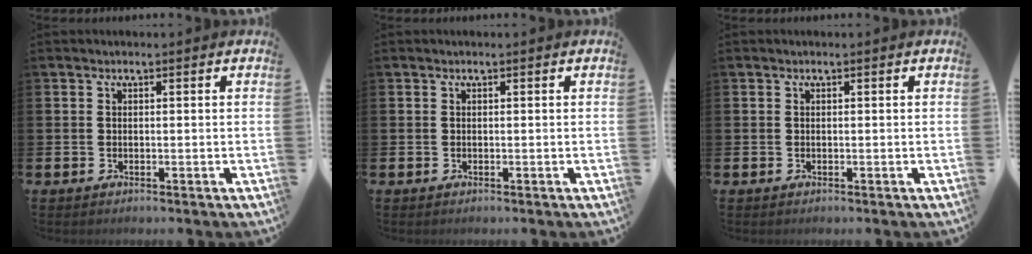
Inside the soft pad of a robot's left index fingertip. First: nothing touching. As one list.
[{"total": 0.0}, {"total": 0.0}]